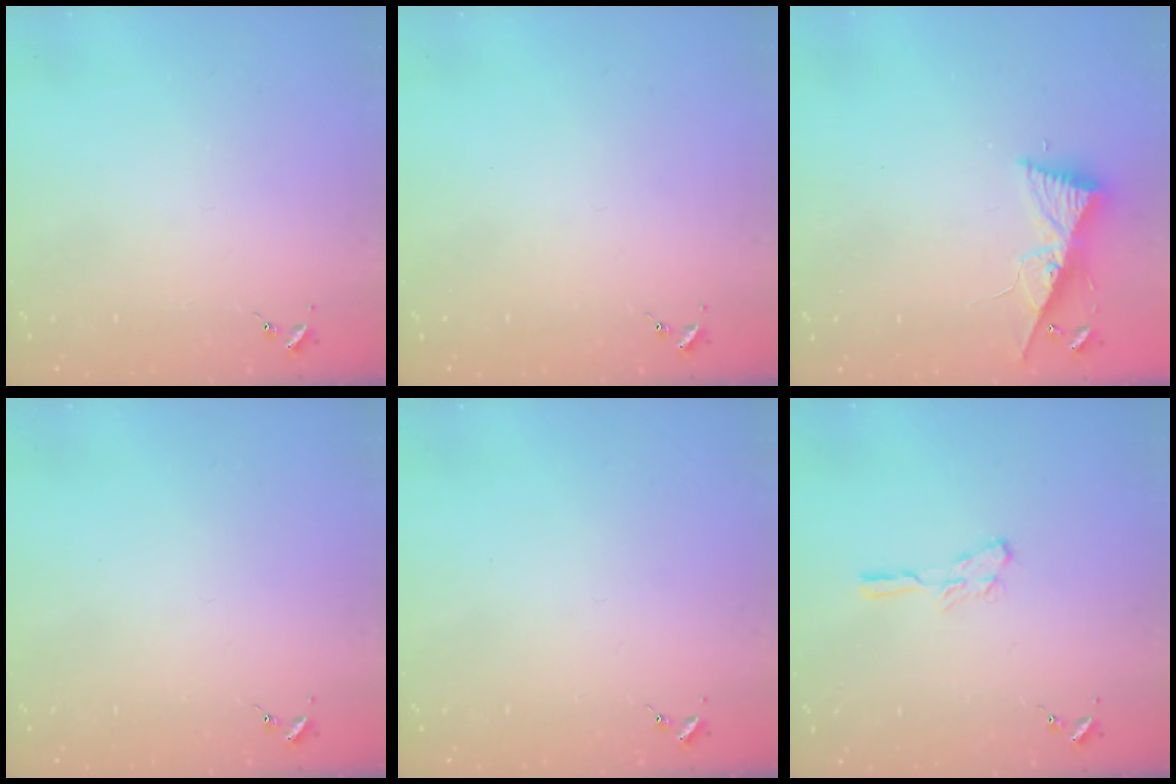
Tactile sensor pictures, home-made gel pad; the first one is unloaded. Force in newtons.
{"total": 0.0}
{"total": 9.0, "press": 9.0, "slide": 0.7}
{"total": 0.0}
{"total": 0.0}
{"total": 4.8, "press": 4.7, "slide": 0.3}